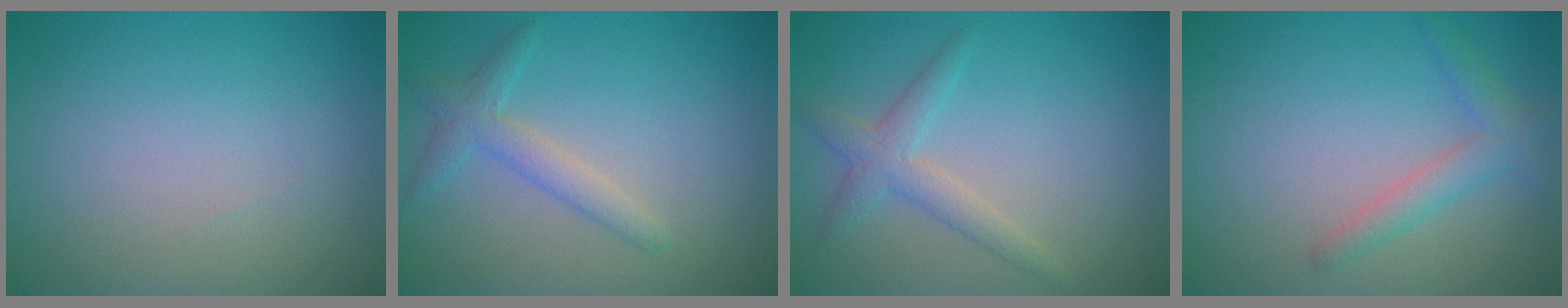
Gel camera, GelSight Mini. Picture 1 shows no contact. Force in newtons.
{"total": 2.4, "press": 2.4, "slide": 0.0}
{"total": 2.5, "press": 2.5, "slide": 0.0}
{"total": 2.3, "press": 2.3, "slide": 0.1}